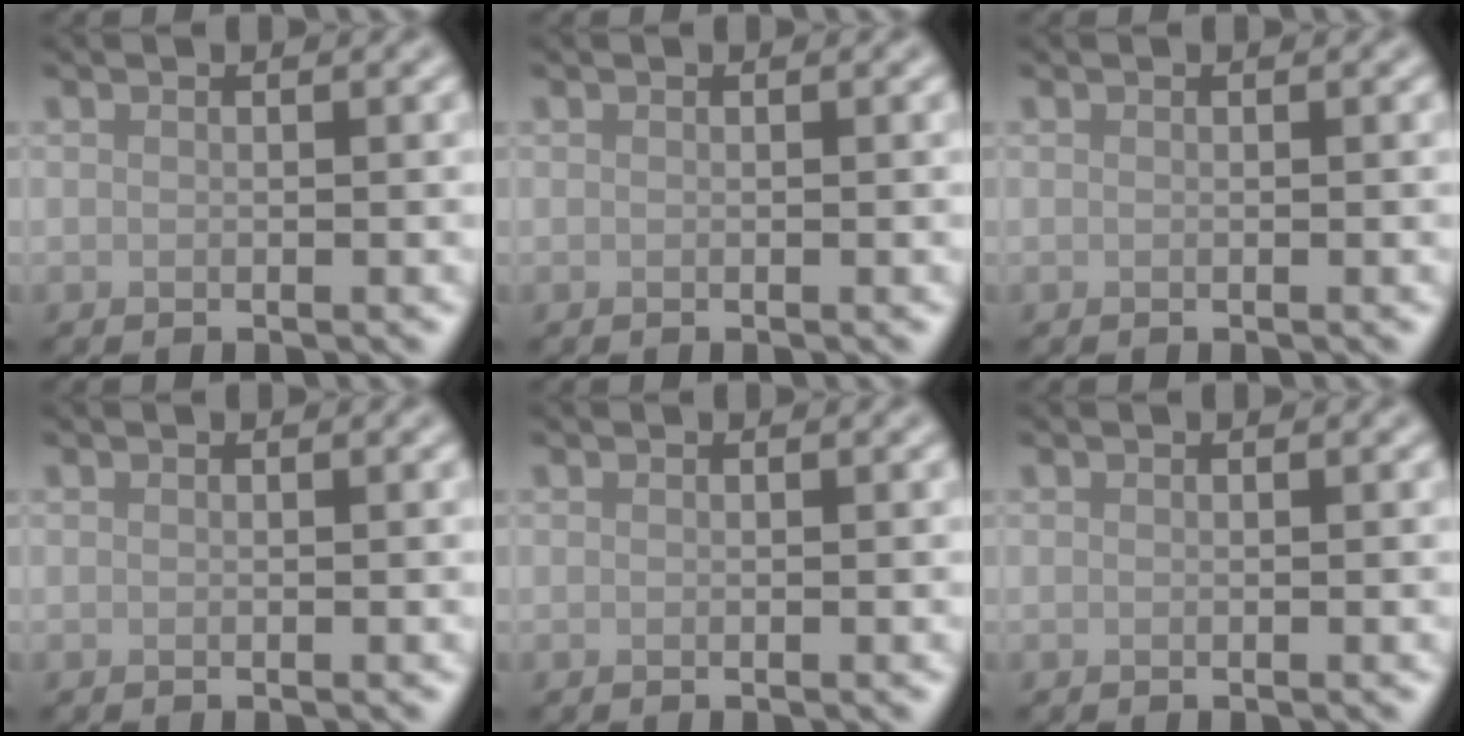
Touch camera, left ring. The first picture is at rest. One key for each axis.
{"total": 0.0}
{"total": 0.0}
{"total": 0.0}
{"total": 0.0}
{"total": 0.0}